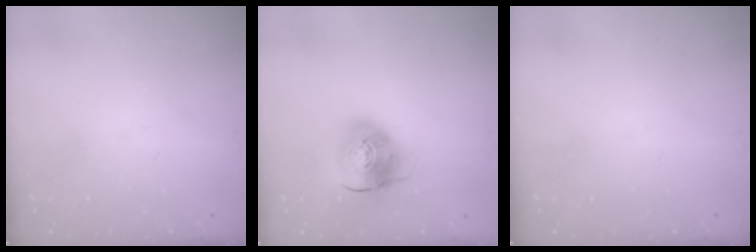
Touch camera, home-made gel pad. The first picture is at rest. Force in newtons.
{"total": 10.4, "press": 10.2, "slide": 1.7}
{"total": 0.0}